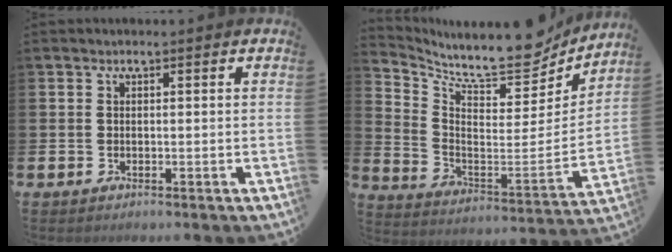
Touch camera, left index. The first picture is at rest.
{"total": 9.7, "force": [8.8, 2.5, 3.2], "torque": [-0.072, -0.085, 0.144]}